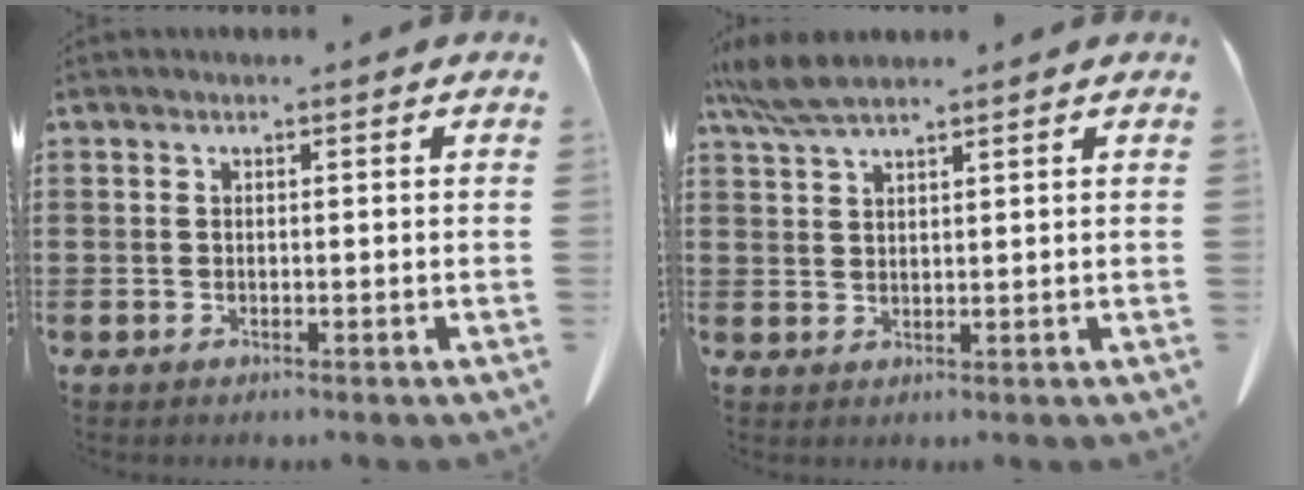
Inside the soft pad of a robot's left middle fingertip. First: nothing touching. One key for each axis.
{"total": 5.2, "fx": 4.1, "fy": 0.7, "fz": 3.1, "tx": -0.078, "ty": -0.006, "tz": 0.075}